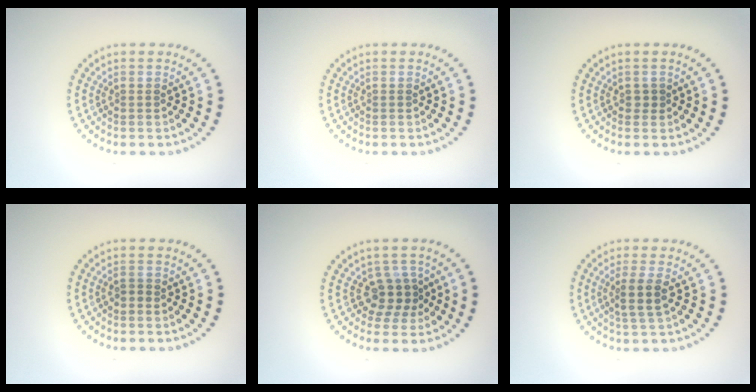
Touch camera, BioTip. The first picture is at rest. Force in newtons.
{"total": 0.0}
{"total": 0.7, "press": 0.6, "slide": 0.2}
{"total": 0.7, "press": 0.6, "slide": 0.3}
{"total": 2.6, "press": 2.0, "slide": 1.7}
{"total": 2.3, "press": 1.9, "slide": 1.3}